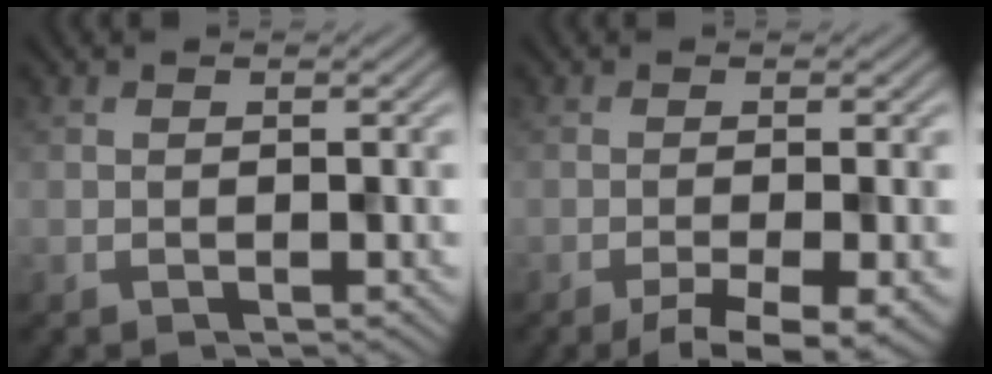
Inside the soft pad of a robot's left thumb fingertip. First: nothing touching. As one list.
[{"total": 4.9, "force": [-2.9, 0.9, 3.8], "torque": [-0.055, 0.001, -0.046]}]